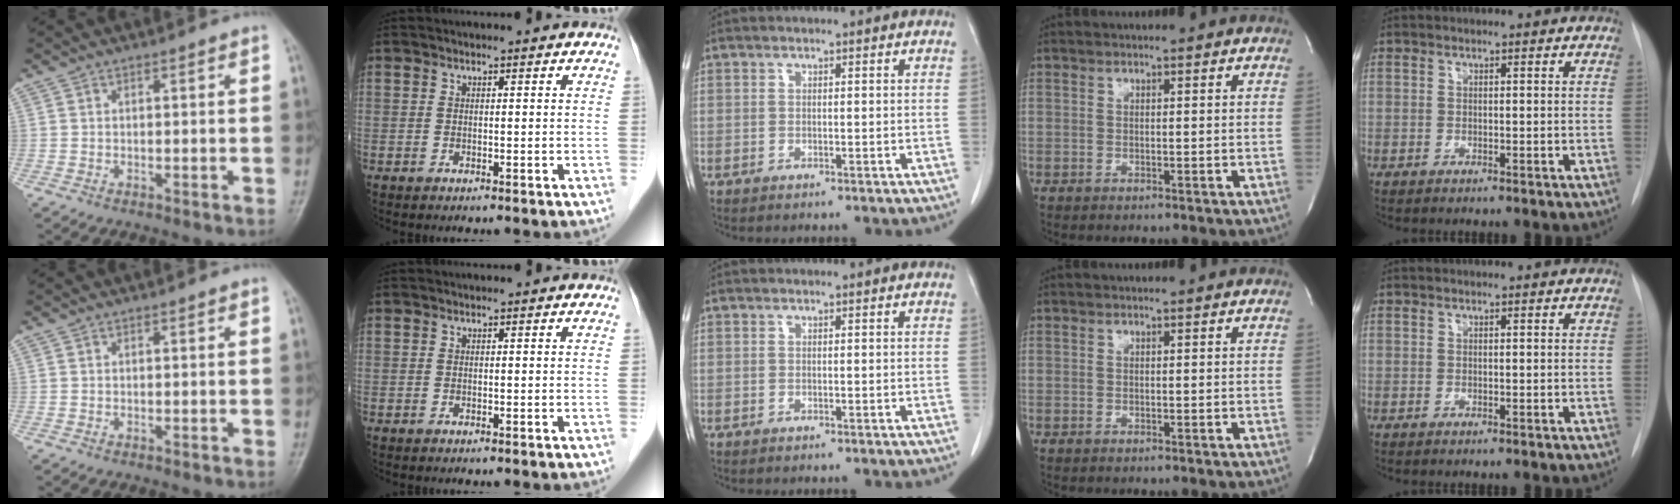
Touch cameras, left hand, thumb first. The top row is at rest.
{}